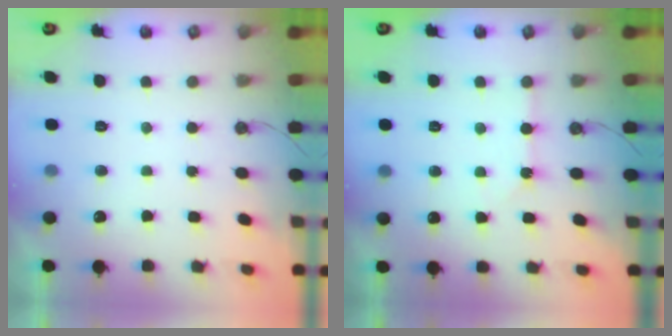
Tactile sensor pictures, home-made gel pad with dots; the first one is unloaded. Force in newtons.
{"total": 1.9, "press": 1.9, "slide": 0.4}